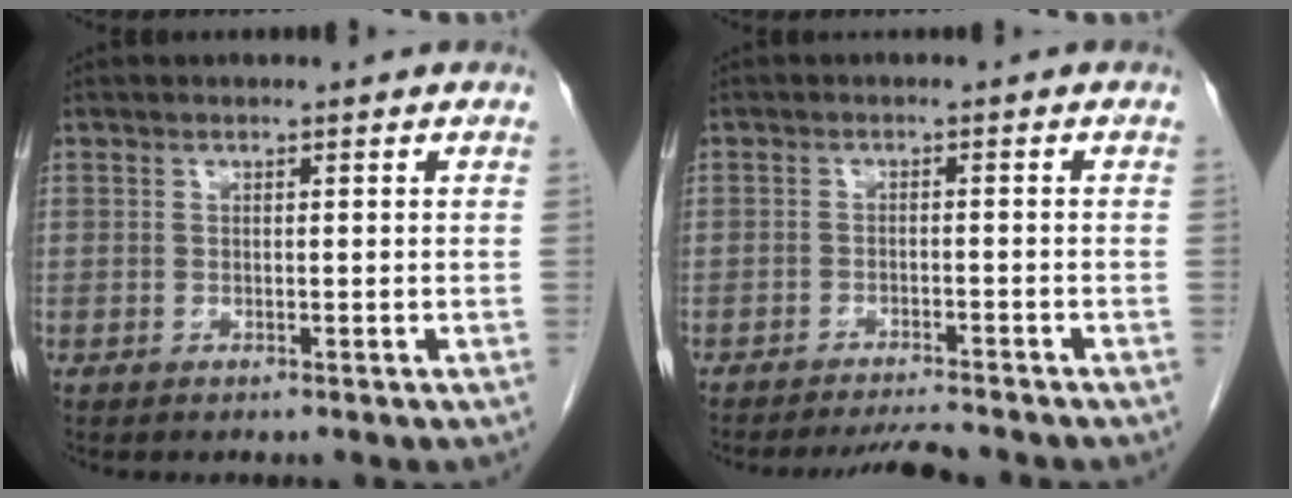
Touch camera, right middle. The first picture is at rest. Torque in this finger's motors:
{"motor_torque": [0.02, -0.02, 0.02, 0.02]}